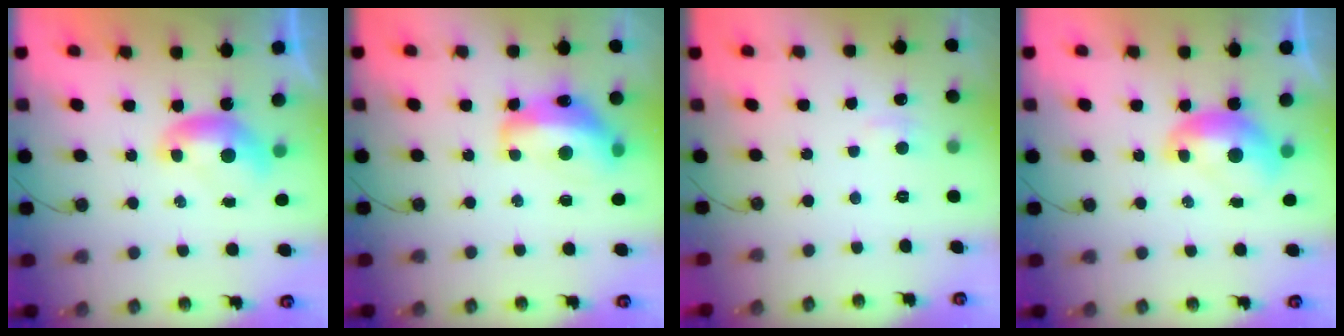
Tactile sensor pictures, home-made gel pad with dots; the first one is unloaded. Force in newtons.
{"total": 8.8, "press": 8.7, "slide": 0.9}
{"total": 2.4, "press": 2.3, "slide": 0.2}
{"total": 1.6, "press": 1.6, "slide": 0.3}